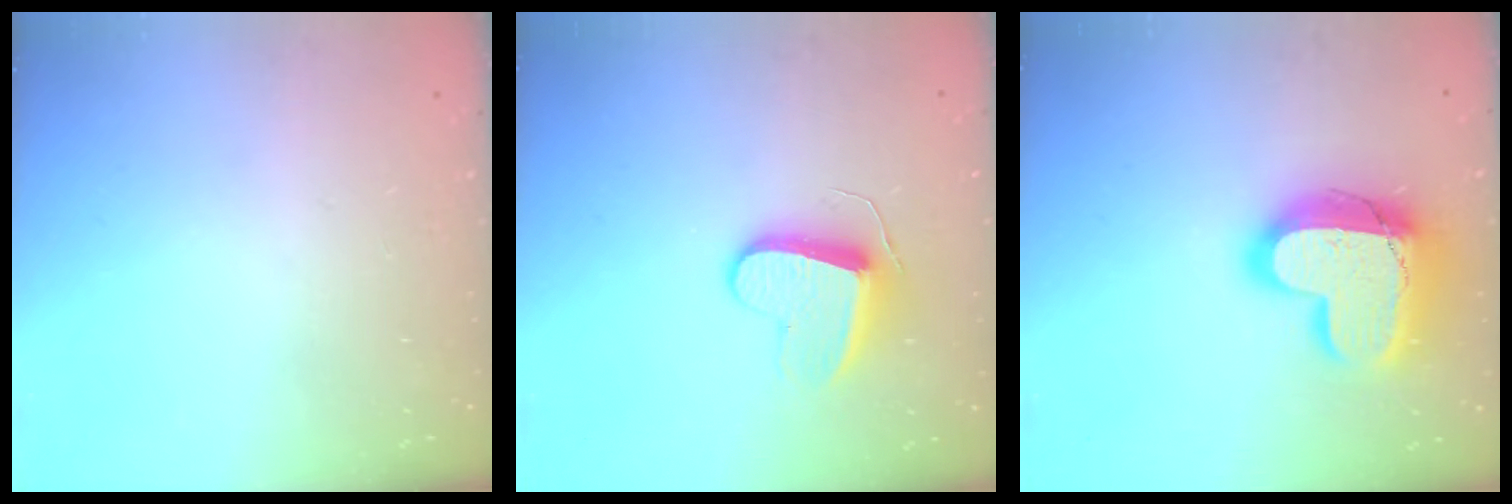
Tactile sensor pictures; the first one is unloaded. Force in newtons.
{"total": 10.9, "press": 10.9, "slide": 0.7}
{"total": 20.3, "press": 20.3, "slide": 1.5}